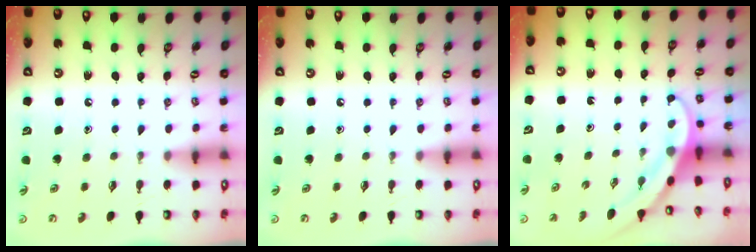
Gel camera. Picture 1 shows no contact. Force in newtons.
{"total": 0.0}
{"total": 3.1, "press": 3.1, "slide": 0.1}